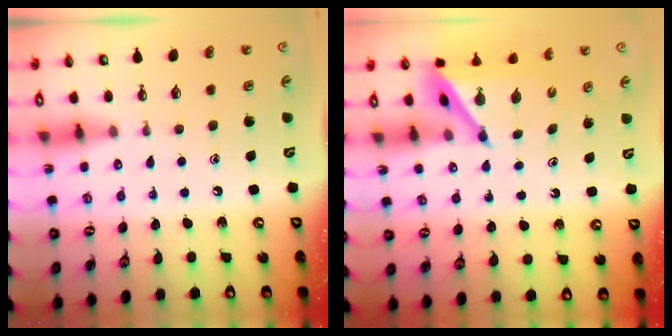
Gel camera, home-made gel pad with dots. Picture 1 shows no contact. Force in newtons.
{"total": 5.9, "press": 5.9, "slide": 0.3}